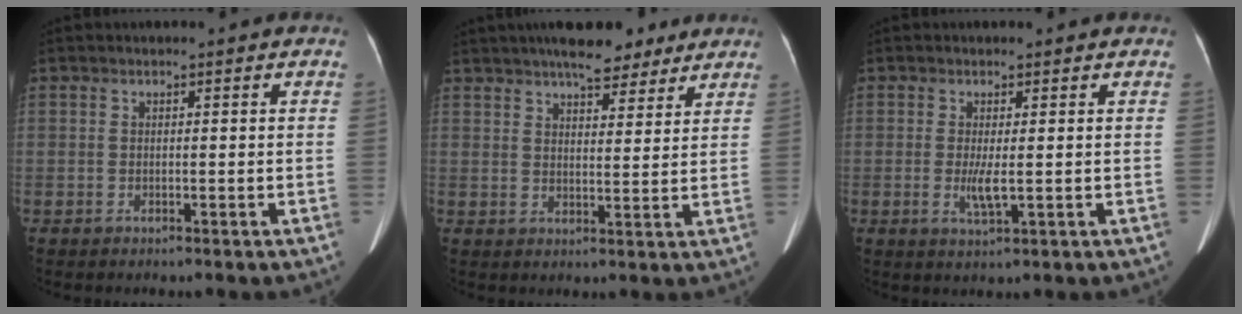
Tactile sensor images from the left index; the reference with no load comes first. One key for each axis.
{"total": 10.1, "fx": 8.0, "fy": 3.0, "fz": 5.3, "tx": -0.070, "ty": 0.020, "tz": 0.117}
{"total": 2.8, "fx": -0.1, "fy": 0.4, "fz": 2.8, "tx": -0.058, "ty": -0.007, "tz": 0.003}